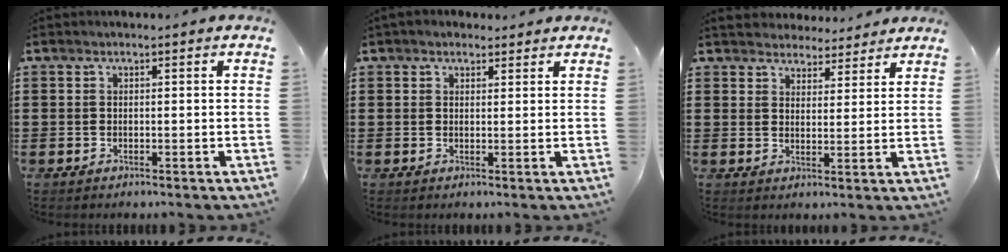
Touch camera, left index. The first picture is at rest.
{"total": 1.9, "force": [1.6, 1.0, 0.4], "torque": [-0.012, 0.008, 0.030]}
{"total": 3.9, "force": [3.8, 1.0, -0.2], "torque": [-0.012, -0.013, 0.071]}